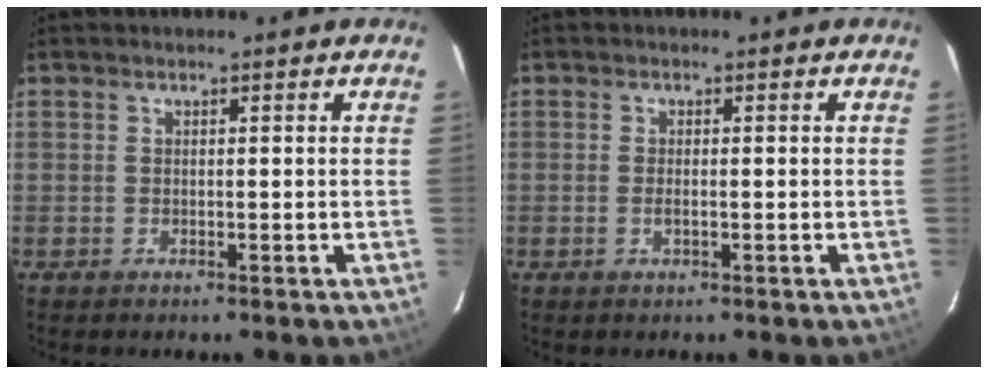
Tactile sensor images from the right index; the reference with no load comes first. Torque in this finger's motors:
{"motor_torque": [-0.07, -0.02, -0.01, 0.00]}